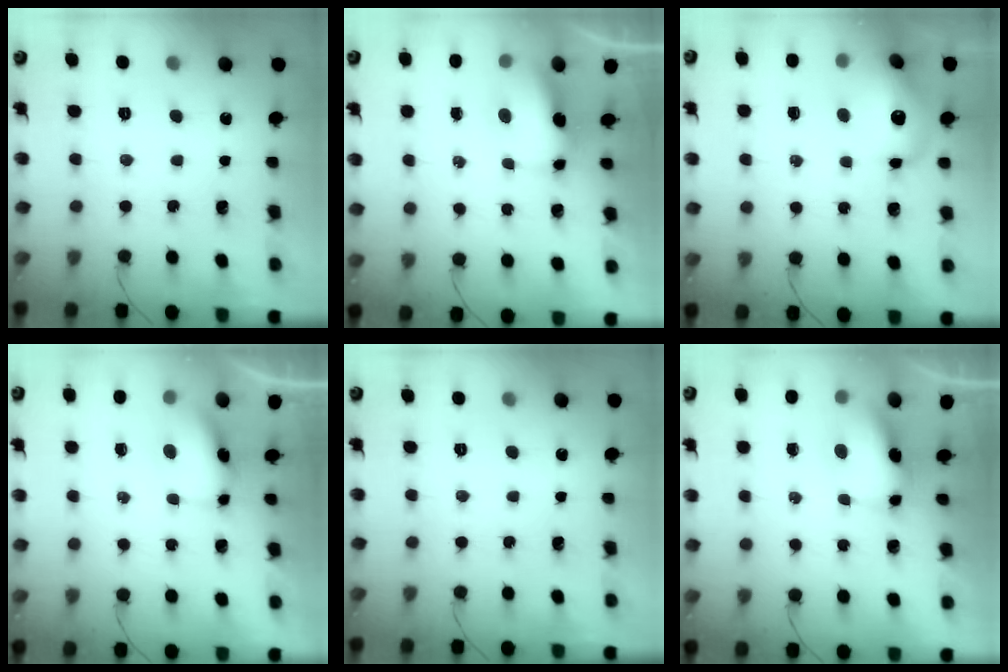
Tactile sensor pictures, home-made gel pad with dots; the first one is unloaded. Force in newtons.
{"total": 14.8, "press": 9.8, "slide": 11.0}
{"total": 12.8, "press": 12.4, "slide": 3.3}
{"total": 6.9, "press": 6.5, "slide": 2.4}
{"total": 0.0}
{"total": 10.7, "press": 8.8, "slide": 6.1}